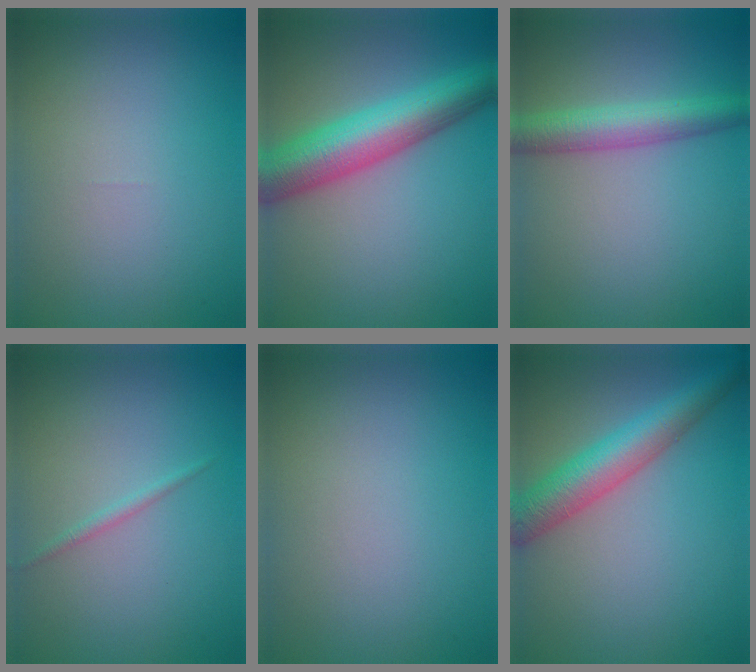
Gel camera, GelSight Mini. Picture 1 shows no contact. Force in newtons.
{"total": 8.2, "press": 8.2, "slide": 0.3}
{"total": 4.3, "press": 4.3, "slide": 0.3}
{"total": 0.8, "press": 0.8, "slide": 0.0}
{"total": 0.0}
{"total": 5.8, "press": 5.8, "slide": 0.2}